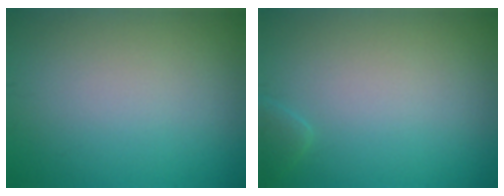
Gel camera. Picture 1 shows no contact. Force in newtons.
{"total": 0.9, "press": 0.9, "slide": 0.1}